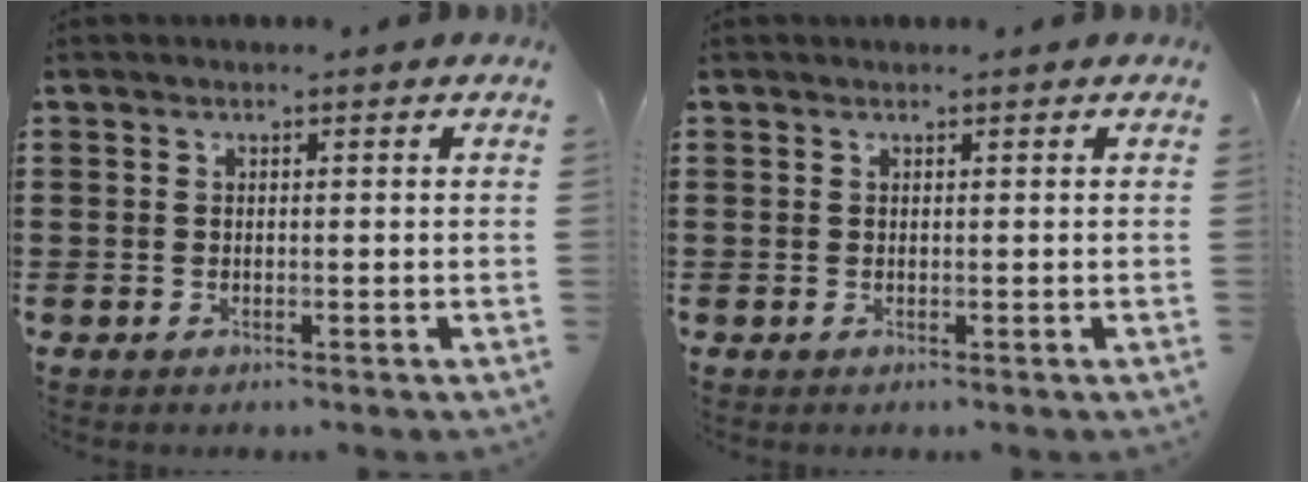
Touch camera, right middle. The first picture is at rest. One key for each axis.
{"total": 0.0}